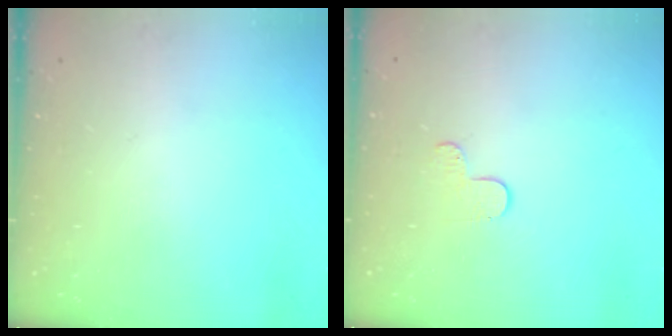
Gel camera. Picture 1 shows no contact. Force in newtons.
{"total": 3.9, "press": 3.9, "slide": 0.4}